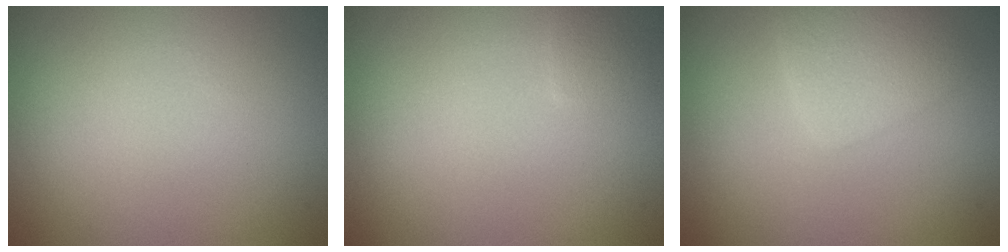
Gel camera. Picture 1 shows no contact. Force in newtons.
{"total": 0.9, "press": 0.9, "slide": 0.1}
{"total": 2.6, "press": 2.6, "slide": 0.2}